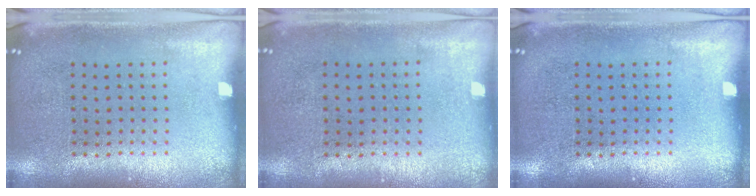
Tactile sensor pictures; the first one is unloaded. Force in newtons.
{"total": 0.0}
{"total": 0.0}